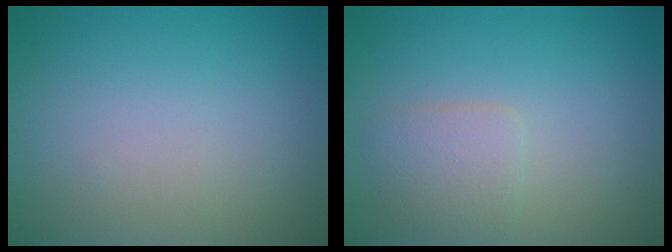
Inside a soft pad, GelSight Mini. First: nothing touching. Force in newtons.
{"total": 2.1, "press": 2.1, "slide": 0.0}